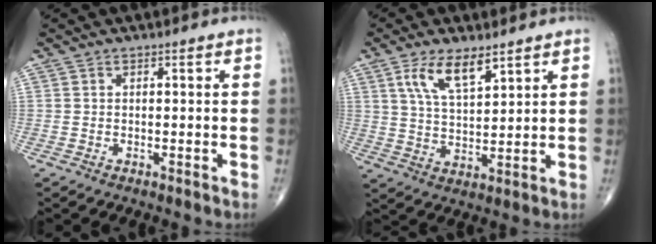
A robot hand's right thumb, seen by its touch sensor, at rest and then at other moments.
{"total": 8.5, "force": [5.0, 3.2, 6.1], "torque": [-0.106, -0.025, 0.100]}